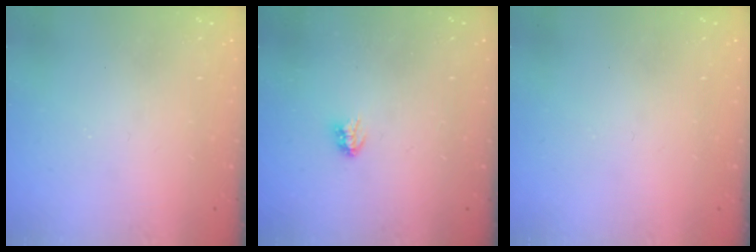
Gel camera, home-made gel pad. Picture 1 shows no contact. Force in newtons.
{"total": 2.9, "press": 2.9, "slide": 0.3}
{"total": 0.0}